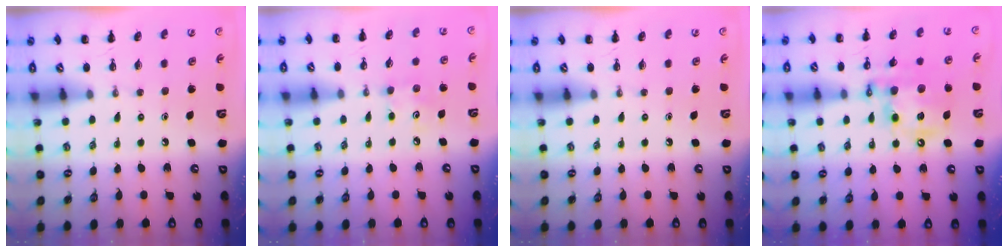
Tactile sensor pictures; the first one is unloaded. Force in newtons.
{"total": 3.8, "press": 3.7, "slide": 0.9}
{"total": 0.0}
{"total": 15.4, "press": 15.1, "slide": 3.1}